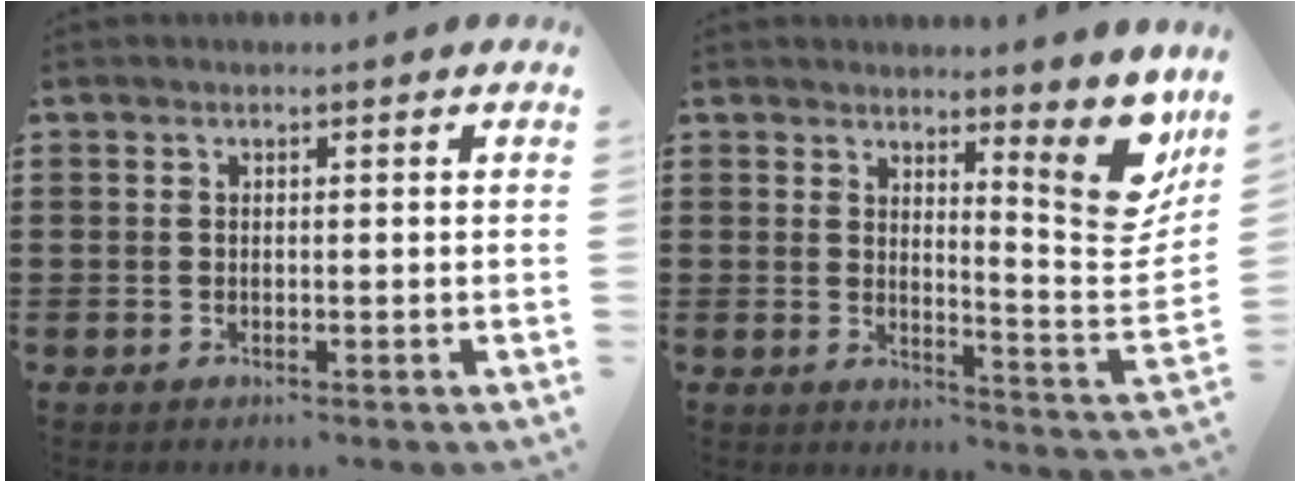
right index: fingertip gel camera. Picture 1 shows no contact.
{"total": 8.0, "force": [5.6, 1.4, 5.6], "torque": [-0.077, -0.059, 0.089]}